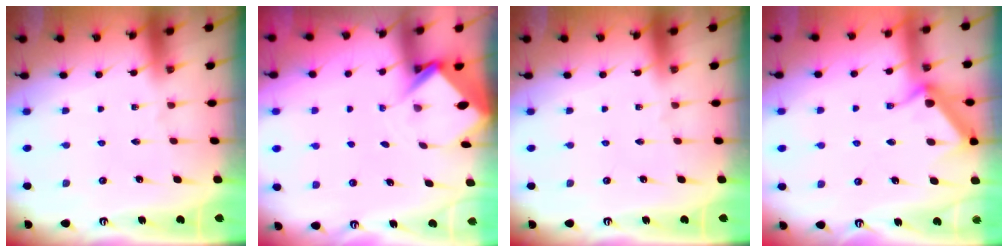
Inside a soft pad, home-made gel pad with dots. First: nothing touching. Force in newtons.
{"total": 3.8, "press": 3.8, "slide": 0.3}
{"total": 0.0}
{"total": 10.5, "press": 10.5, "slide": 0.5}